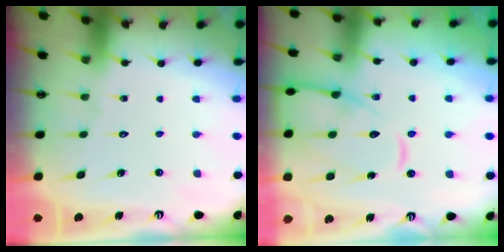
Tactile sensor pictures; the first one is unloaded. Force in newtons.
{"total": 12.2, "press": 12.2, "slide": 0.8}